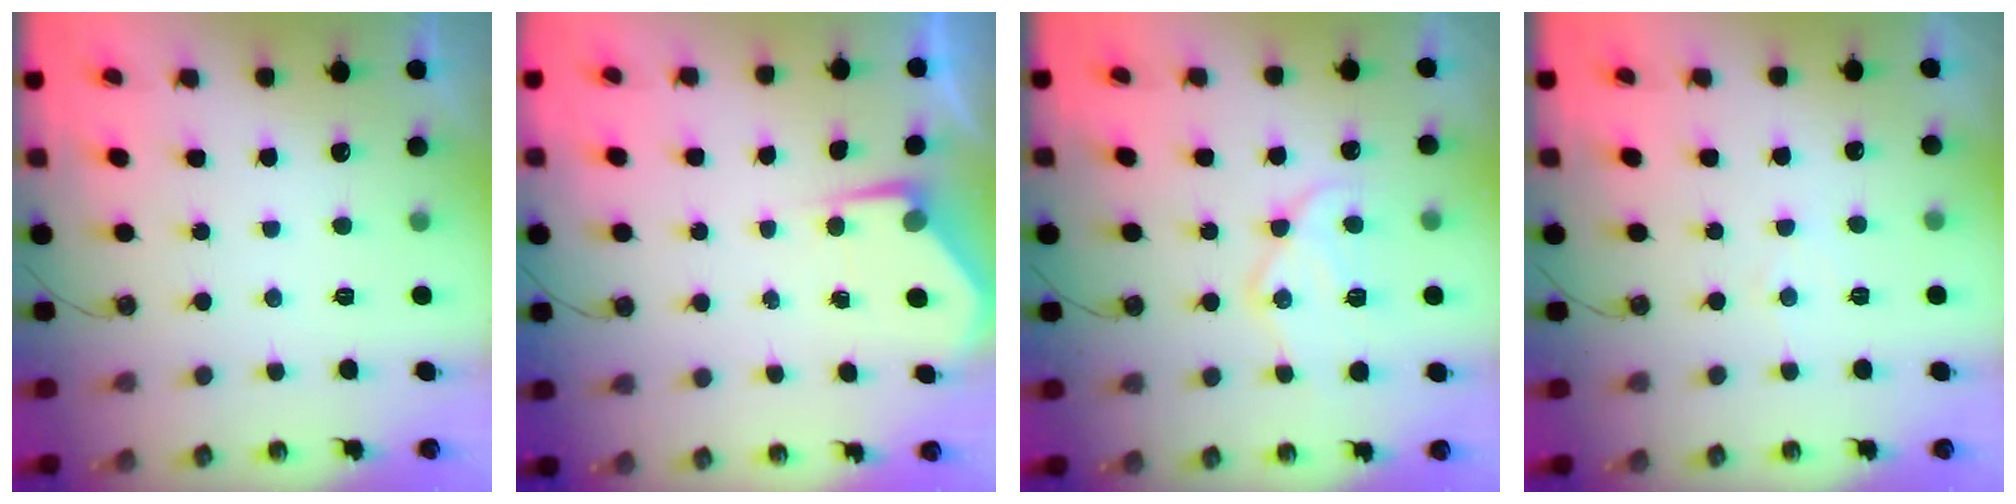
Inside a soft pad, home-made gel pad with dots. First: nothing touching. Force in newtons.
{"total": 4.8, "press": 4.8, "slide": 0.5}
{"total": 14.9, "press": 14.9, "slide": 1.4}
{"total": 3.7, "press": 3.7, "slide": 0.5}